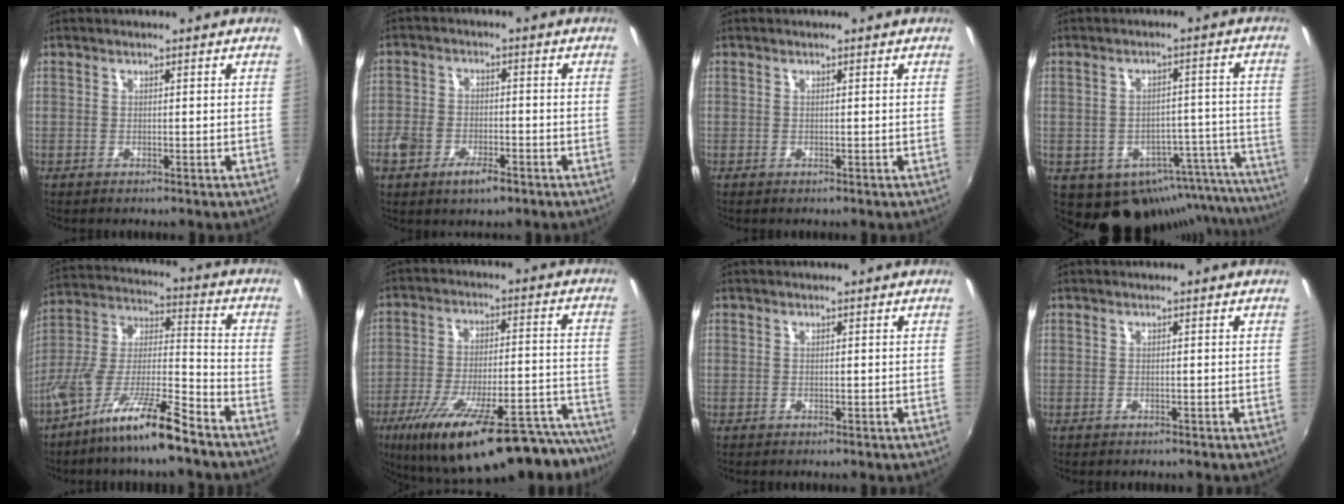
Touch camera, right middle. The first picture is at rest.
{"total": 7.0, "force": [-4.2, 3.2, 4.6], "torque": [-0.104, -0.009, -0.078]}
{"total": 0.0}
{"total": 18.4, "force": [-13.4, 9.9, 7.8], "torque": [-0.105, 0.018, -0.149]}
{"total": 15.2, "force": [-10.7, 1.6, 10.8], "torque": [-0.203, -0.009, -0.201]}
{"total": 31.1, "force": [-24.9, 7.3, 17.1], "torque": [-0.256, -0.036, -0.343]}
{"total": 0.0}
{"total": 0.0}